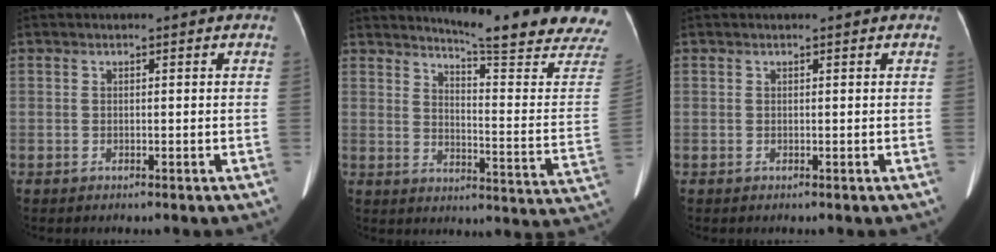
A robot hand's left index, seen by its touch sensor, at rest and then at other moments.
{"total": 18.0, "force": [16.3, -1.3, 7.4], "torque": [-0.111, -0.108, 0.194]}
{"total": 0.0}